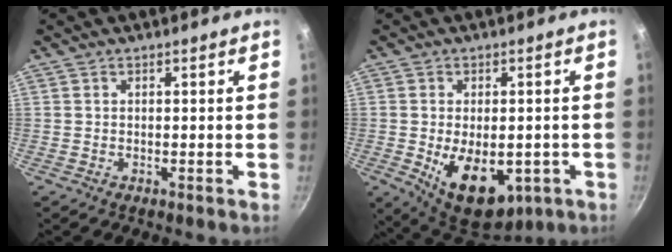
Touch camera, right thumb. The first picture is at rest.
{"total": 14.0, "force": [-3.6, 8.2, 10.7], "torque": [-0.126, -0.007, -0.032]}